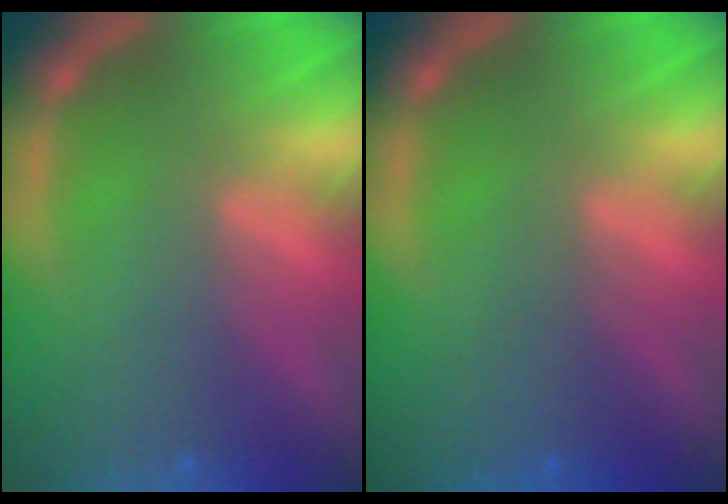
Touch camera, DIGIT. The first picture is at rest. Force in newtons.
{"total": 1.5}